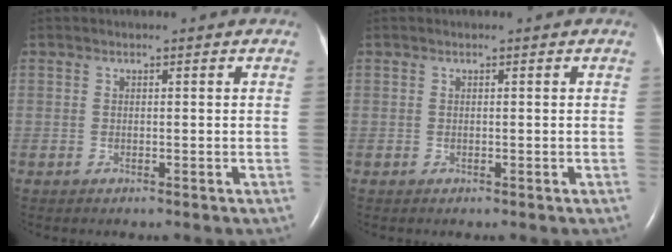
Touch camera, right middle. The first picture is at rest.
{"total": 0.0}